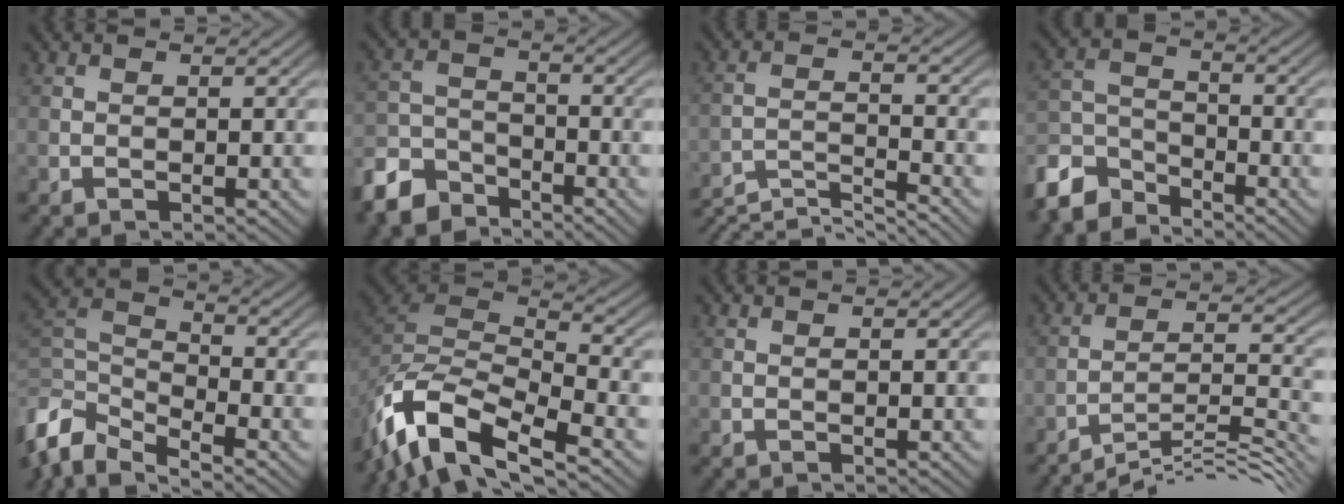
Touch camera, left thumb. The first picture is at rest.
{"total": 7.8, "force": [-6.2, 3.8, 2.8], "torque": [-0.069, -0.008, -0.137]}
{"total": 6.5, "force": [-5.8, 1.1, 2.8], "torque": [-0.063, -0.007, -0.103]}
{"total": 8.1, "force": [-6.8, 3.4, 2.9], "torque": [-0.071, -0.006, -0.151]}
{"total": 8.7, "force": [-6.1, 3.6, 5.1], "torque": [-0.118, -0.016, -0.134]}
{"total": 12.2, "force": [-8.2, 4.4, 7.8], "torque": [-0.170, -0.005, -0.160]}
{"total": 0.0}
{"total": 10.8, "force": [-9.2, 1.5, 5.6], "torque": [-0.098, 0.016, -0.144]}